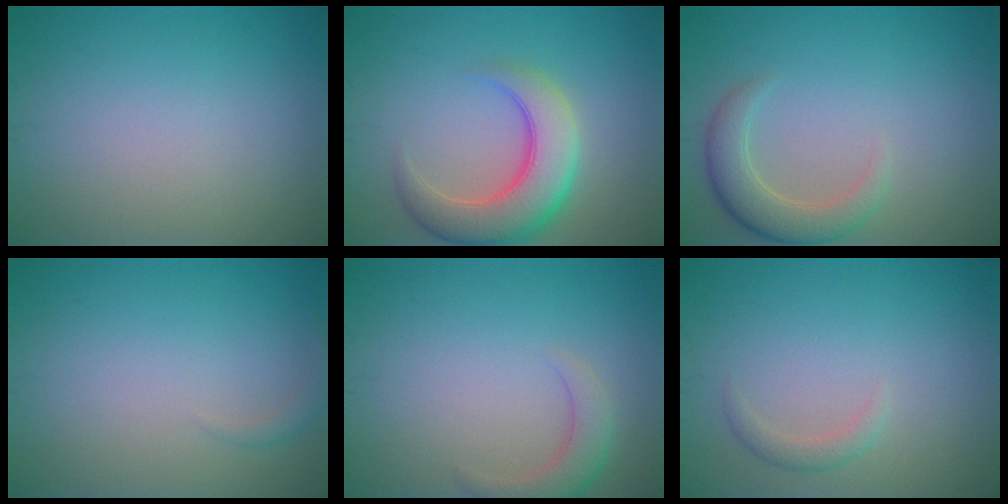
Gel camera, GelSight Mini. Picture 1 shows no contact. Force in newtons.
{"total": 7.0, "press": 7.0, "slide": 0.5}
{"total": 3.7, "press": 3.7, "slide": 0.2}
{"total": 0.9, "press": 0.9, "slide": 0.1}
{"total": 2.7, "press": 2.7, "slide": 0.3}
{"total": 1.2, "press": 1.2, "slide": 0.0}